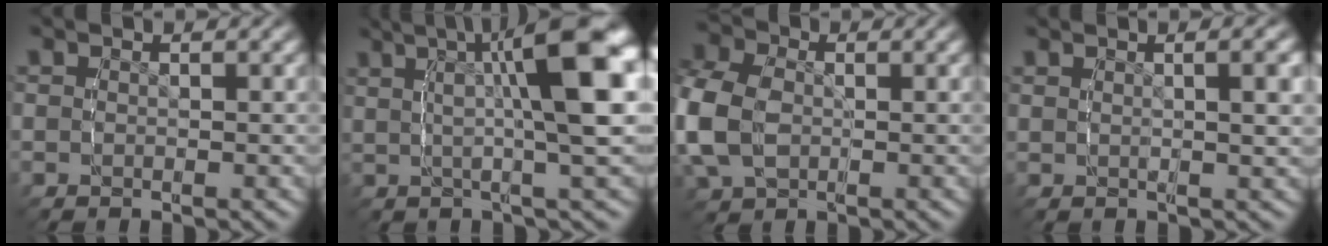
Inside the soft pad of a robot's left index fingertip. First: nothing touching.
{"total": 11.9, "force": [4.1, 3.8, 10.6], "torque": [-0.127, 0.034, 0.053]}
{"total": 5.8, "force": [-0.1, 4.7, 3.4], "torque": [-0.106, -0.019, 0.010]}
{"total": 2.6, "force": [1.4, 0.1, 2.2], "torque": [-0.023, 0.002, 0.028]}